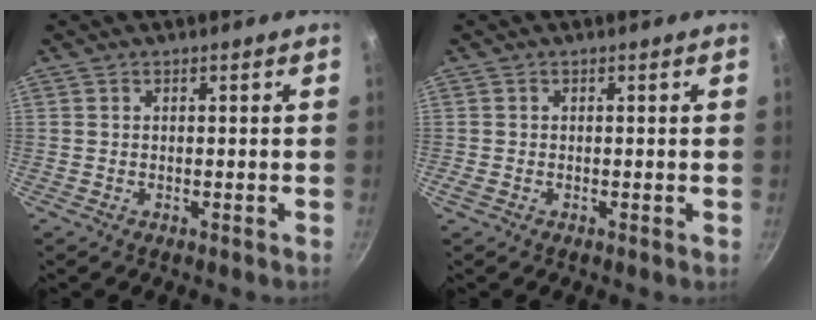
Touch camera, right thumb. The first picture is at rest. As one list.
[{"total": 1.0, "force": [-0.4, 0.6, 0.7], "torque": [-0.013, 0.000, -0.009]}]